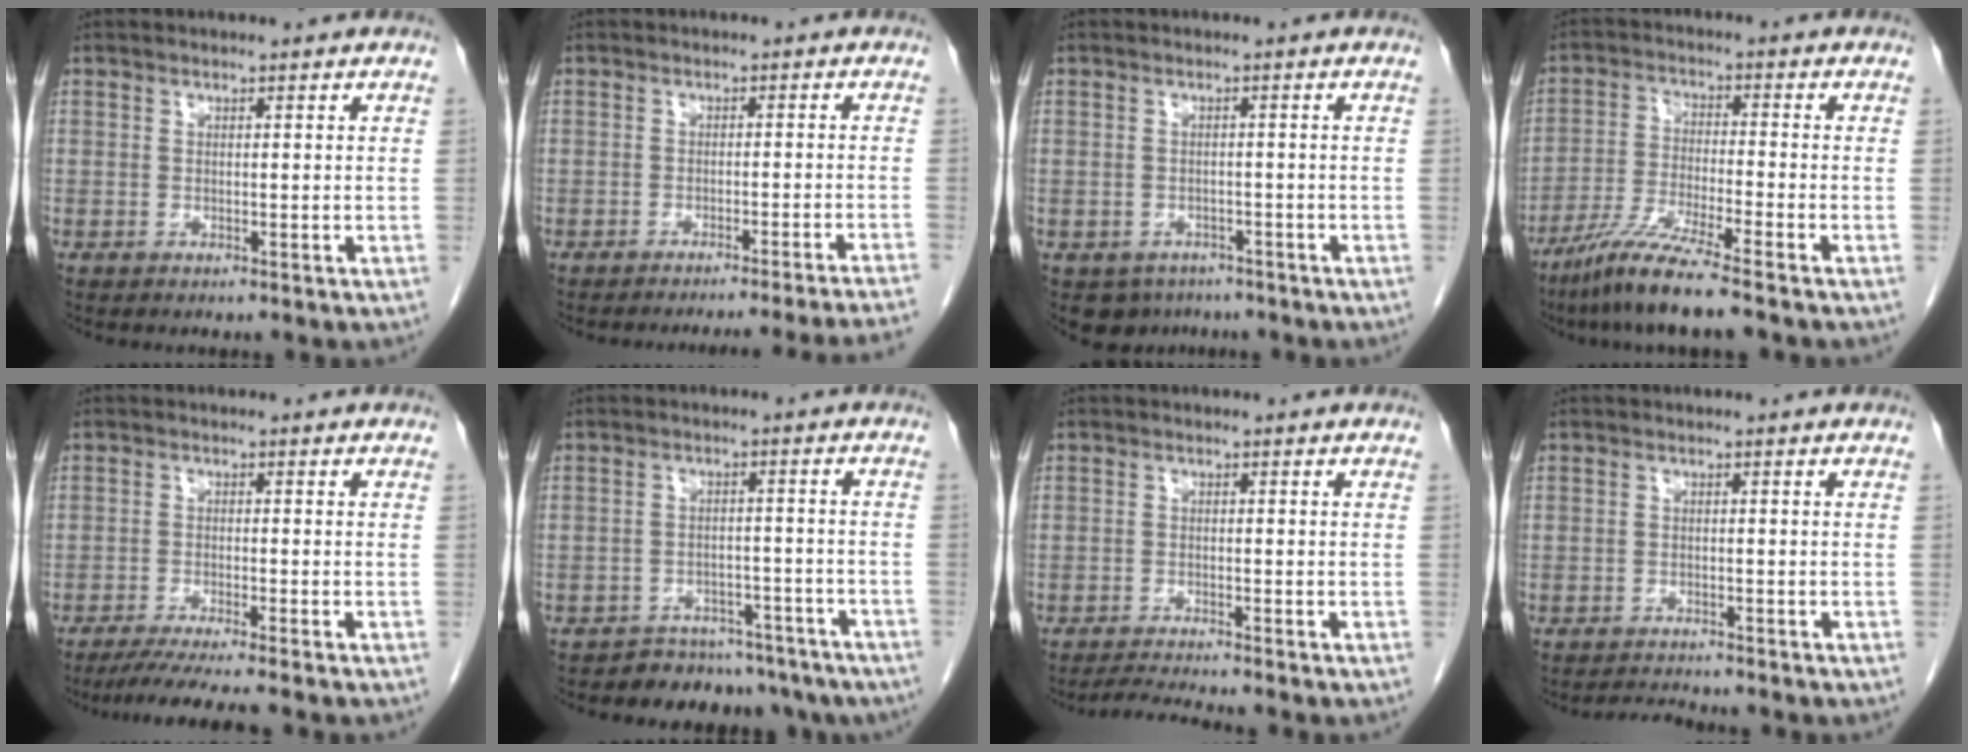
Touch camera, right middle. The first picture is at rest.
{"total": 14.6, "force": [-13.7, -3.0, 4.1], "torque": [-0.017, -0.027, -0.162]}
{"total": 4.3, "force": [-3.0, 3.0, 0.6], "torque": [-0.004, 0.004, -0.040]}
{"total": 8.9, "force": [-6.8, -0.7, 5.6], "torque": [-0.110, -0.033, -0.130]}
{"total": 7.0, "force": [-5.9, -0.9, 3.7], "torque": [-0.047, -0.022, -0.095]}
{"total": 10.3, "force": [-8.6, 5.4, 1.4], "torque": [0.002, 0.026, -0.096]}
{"total": 3.1, "force": [-2.8, -1.0, 0.7], "torque": [-0.021, -0.018, -0.053]}
{"total": 1.9, "force": [-1.9, -0.2, 0.0], "torque": [-0.005, -0.012, -0.029]}